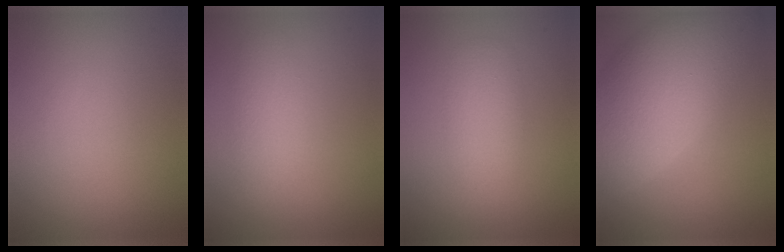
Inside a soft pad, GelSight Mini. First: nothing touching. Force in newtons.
{"total": 2.5, "press": 2.5, "slide": 0.2}
{"total": 2.8, "press": 2.8, "slide": 0.1}
{"total": 11.0, "press": 11.0, "slide": 0.8}